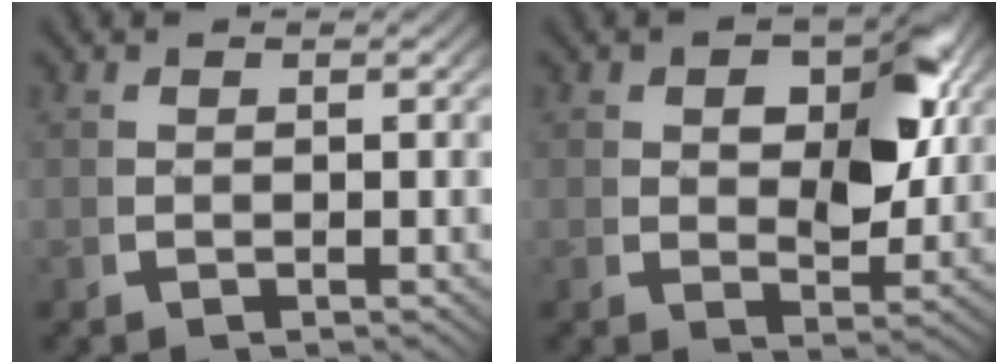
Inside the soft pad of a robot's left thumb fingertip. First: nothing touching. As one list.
[{"total": 6.4, "force": [1.6, 3.3, 5.2], "torque": [-0.064, -0.005, 0.029]}]